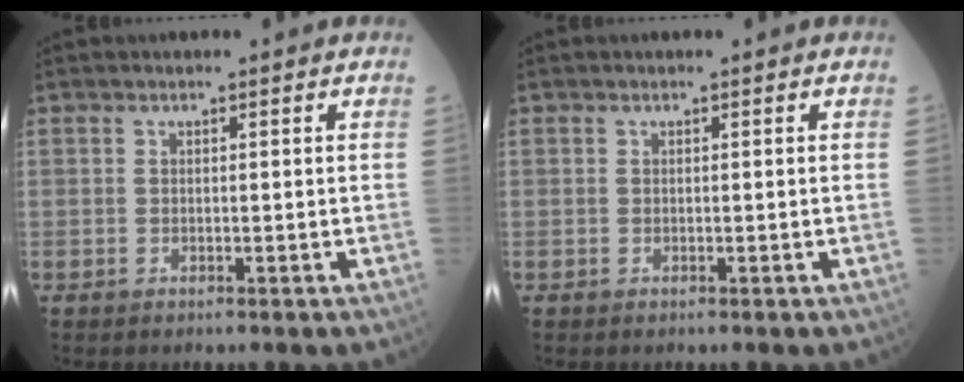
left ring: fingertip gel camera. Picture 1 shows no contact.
{"total": 0.0}